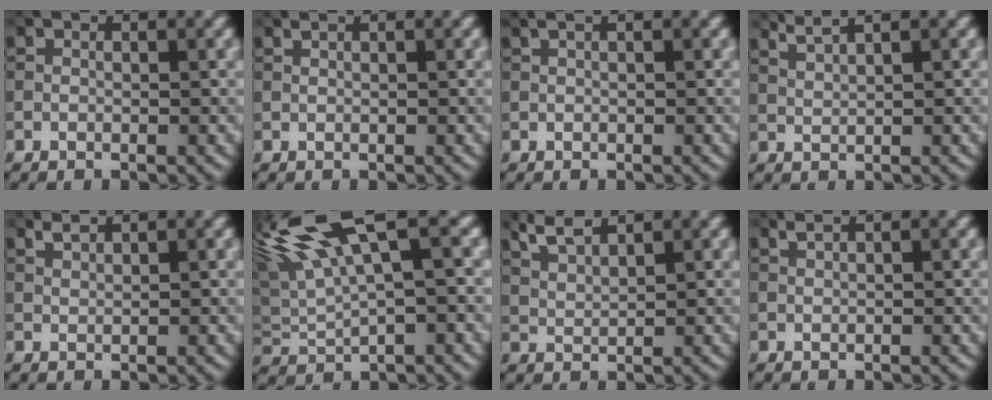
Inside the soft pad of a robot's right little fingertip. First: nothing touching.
{"total": 0.5, "force": [0.5, 0.1, 0.3], "torque": [-0.007, -0.001, 0.005]}
{"total": 2.0, "force": [1.0, 0.9, 1.4], "torque": [-0.014, 0.009, -0.004]}
{"total": 2.7, "force": [2.2, 0.5, 1.6], "torque": [-0.024, 0.006, 0.036]}
{"total": 0.9, "force": [0.9, 0.1, 0.3], "torque": [-0.008, -0.001, 0.019]}
{"total": 10.5, "force": [4.3, 2.9, 9.1], "torque": [-0.190, 0.027, 0.076]}
{"total": 2.7, "force": [2.2, 0.5, 1.6], "torque": [-0.034, 0.005, 0.049]}
{"total": 1.5, "force": [1.2, 0.4, 0.9], "torque": [-0.010, 0.000, 0.012]}